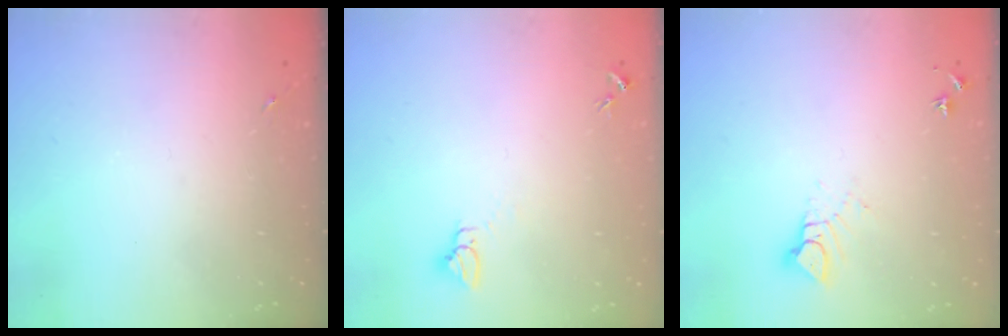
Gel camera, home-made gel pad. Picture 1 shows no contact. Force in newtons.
{"total": 3.0, "press": 3.0, "slide": 0.1}
{"total": 6.3, "press": 6.3, "slide": 0.1}